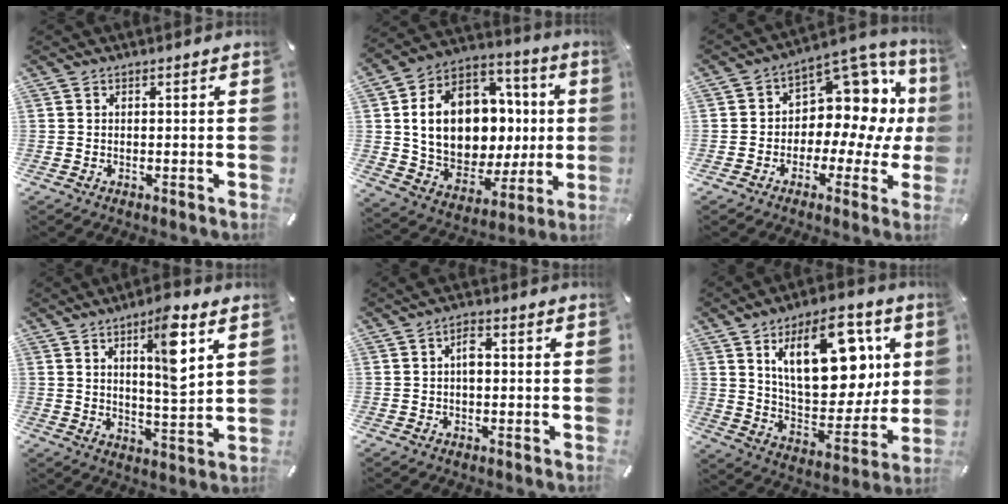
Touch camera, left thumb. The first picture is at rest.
{"total": 18.1, "force": [1.7, 14.3, 11.0], "torque": [-0.201, -0.015, 0.039]}
{"total": 11.1, "force": [3.5, 8.3, 6.4], "torque": [-0.083, -0.046, 0.064]}
{"total": 10.8, "force": [5.0, 2.5, 9.3], "torque": [-0.132, -0.030, 0.073]}
{"total": 3.1, "force": [-0.1, 1.4, 2.8], "torque": [-0.055, 0.009, -0.003]}
{"total": 21.0, "force": [8.4, 11.4, 15.5], "torque": [-0.240, -0.029, 0.142]}